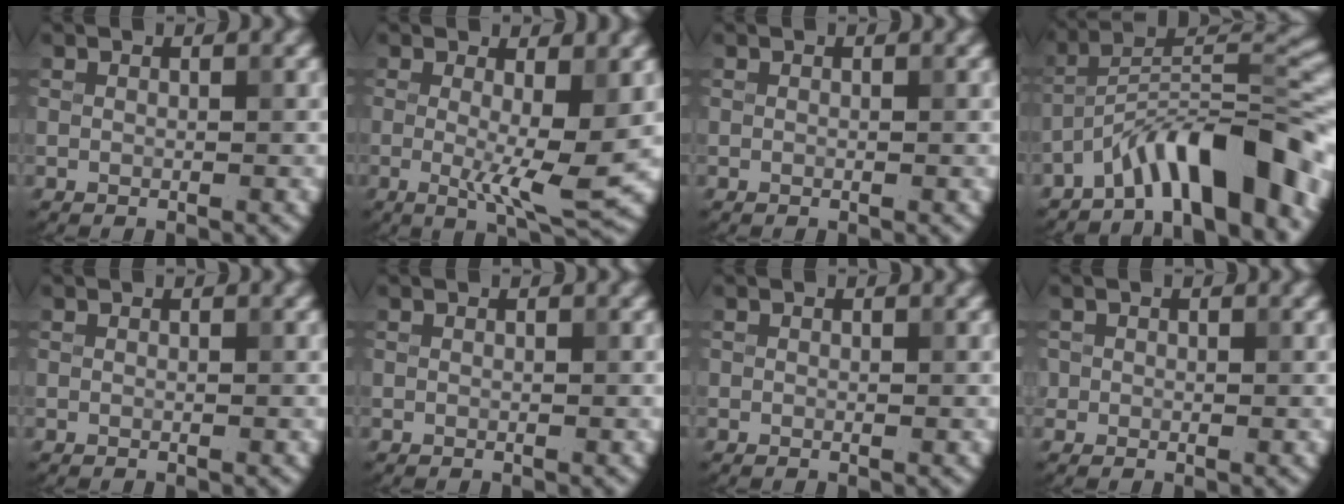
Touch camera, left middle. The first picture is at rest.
{"total": 5.5, "force": [0.0, 1.0, 5.4], "torque": [-0.083, -0.018, -0.001]}
{"total": 0.0}
{"total": 9.8, "force": [-6.6, 2.3, 6.9], "torque": [-0.096, 0.018, -0.118]}
{"total": 0.0}
{"total": 0.0}
{"total": 0.0}
{"total": 0.8, "force": [0.0, 0.8, 0.1], "torque": [0.005, -0.002, -0.003]}